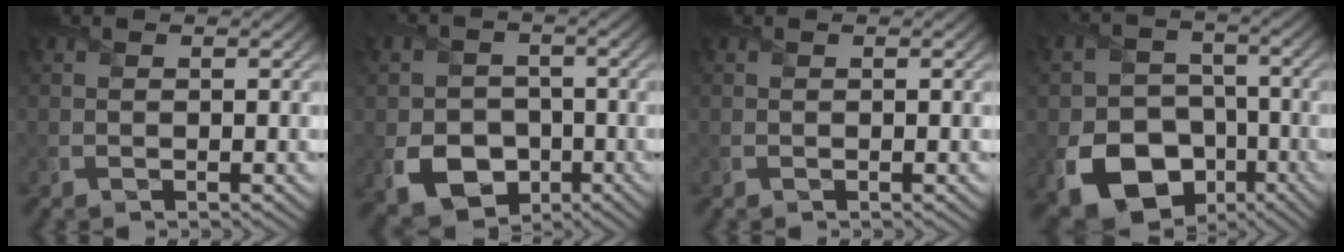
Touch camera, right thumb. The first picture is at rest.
{"total": 8.3, "force": [-2.9, 6.6, 4.2], "torque": [-0.093, -0.026, -0.055]}
{"total": 0.0}
{"total": 13.6, "force": [-5.9, 10.2, 6.8], "torque": [-0.143, -0.052, -0.103]}